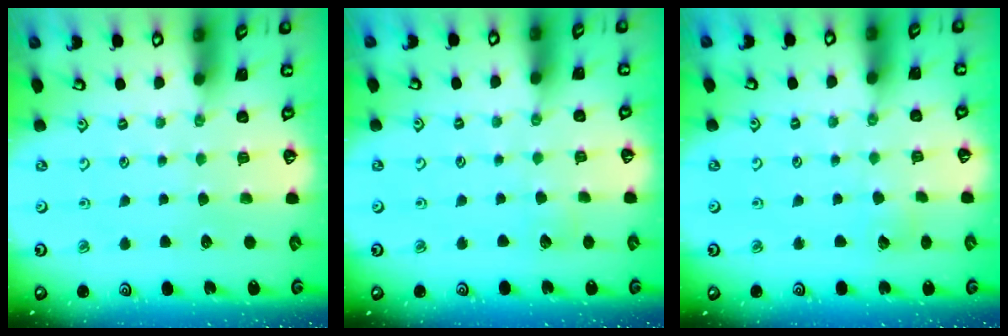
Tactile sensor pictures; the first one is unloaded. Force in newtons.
{"total": 3.4, "press": 3.4, "slide": 0.4}
{"total": 3.3, "press": 3.3, "slide": 0.3}